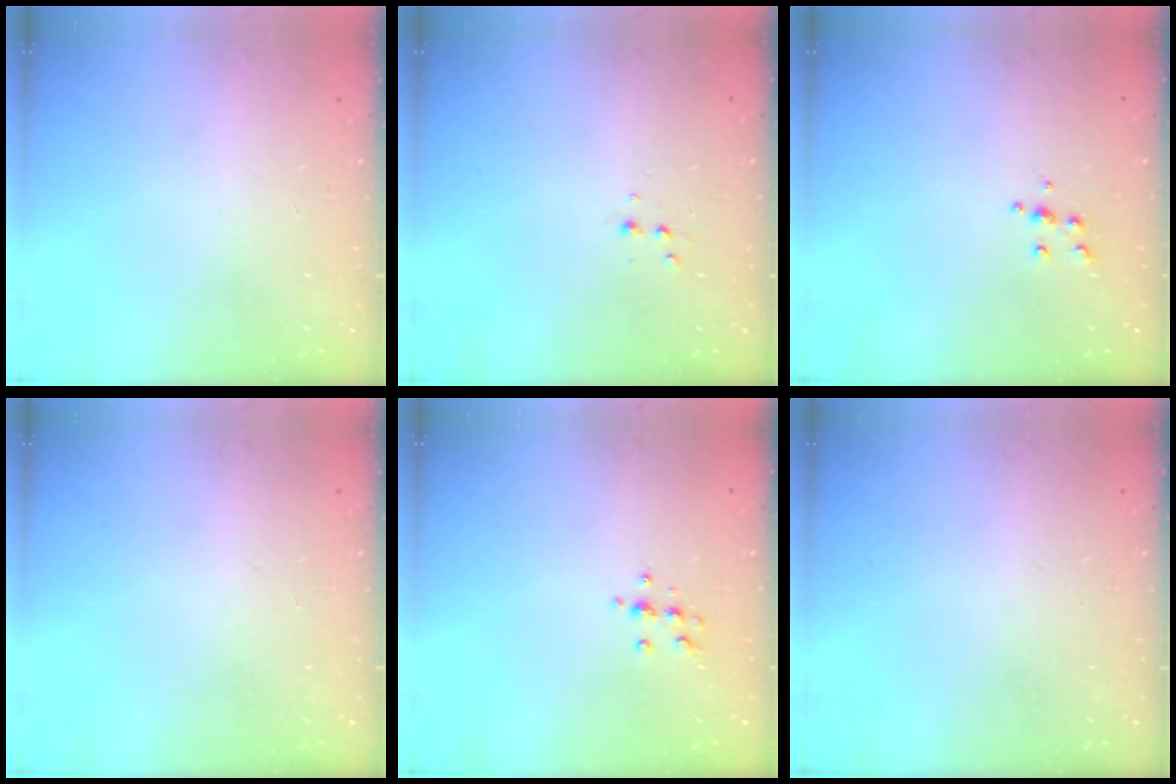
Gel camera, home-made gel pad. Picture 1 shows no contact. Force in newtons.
{"total": 3.1, "press": 3.0, "slide": 0.9}
{"total": 4.8, "press": 4.7, "slide": 0.6}
{"total": 0.0}
{"total": 6.2, "press": 6.2, "slide": 0.9}
{"total": 0.0}